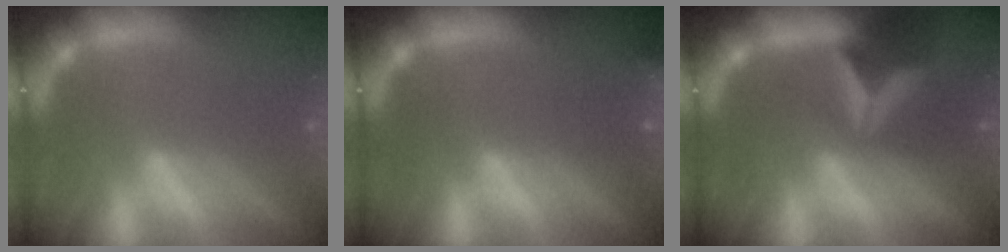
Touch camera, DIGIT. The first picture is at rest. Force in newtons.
{"total": 3.0}
{"total": 6.0}